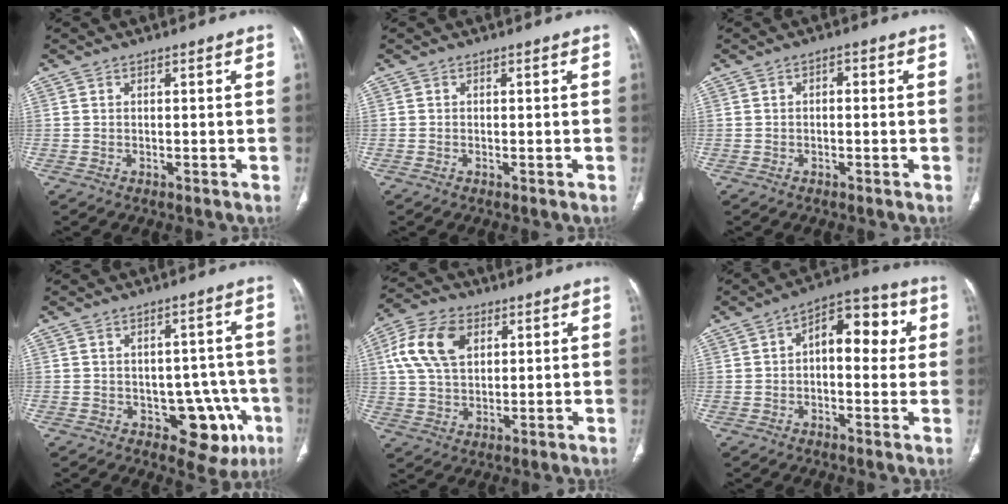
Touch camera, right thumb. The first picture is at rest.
{"total": 0.0}
{"total": 1.6, "force": [0.0, 1.0, 1.2], "torque": [-0.015, 0.008, -0.004]}
{"total": 10.2, "force": [-4.0, 6.6, 6.7], "torque": [-0.034, 0.022, -0.042]}
{"total": 12.1, "force": [3.9, 7.8, 8.3], "torque": [-0.155, 0.005, 0.073]}
{"total": 12.1, "force": [1.9, 6.7, 9.9], "torque": [-0.100, 0.028, 0.017]}